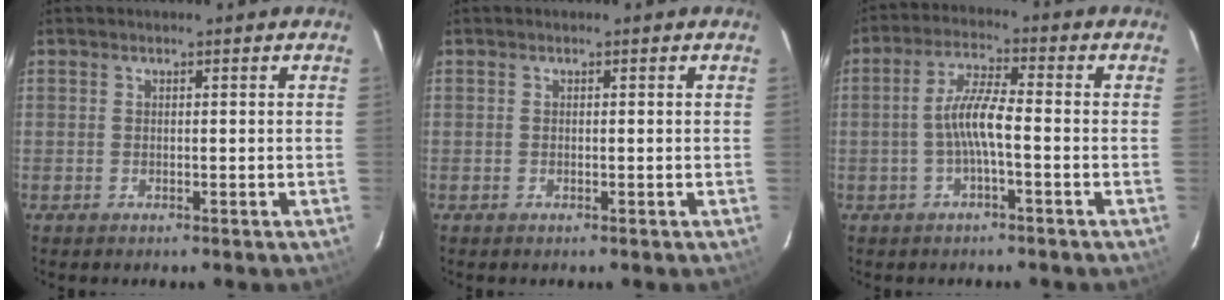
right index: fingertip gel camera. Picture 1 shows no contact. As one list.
[{"total": 0.0}, {"total": 6.0, "force": [-1.6, 0.7, 5.7], "torque": [-0.122, 0.012, -0.029]}]